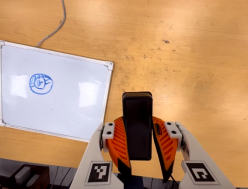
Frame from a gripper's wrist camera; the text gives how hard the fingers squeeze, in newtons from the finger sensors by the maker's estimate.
{"total": 11.0, "left": 8.6, "right": 13.4}